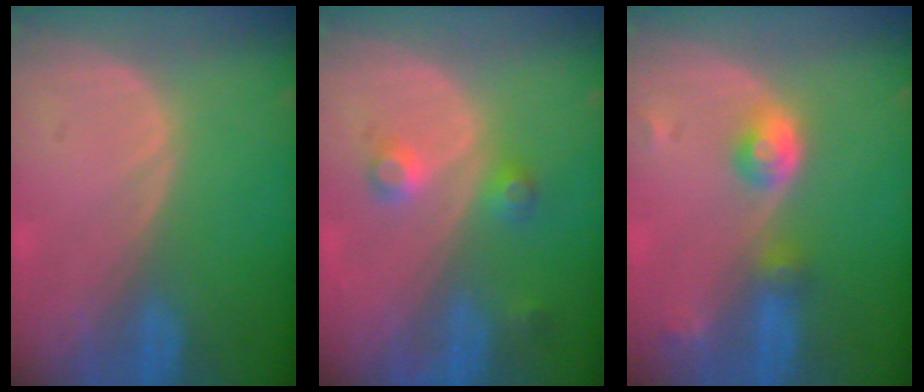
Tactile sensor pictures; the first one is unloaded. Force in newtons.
{"total": 3.7, "press": 3.4, "slide": 1.3}
{"total": 4.4, "press": 4.1, "slide": 1.8}